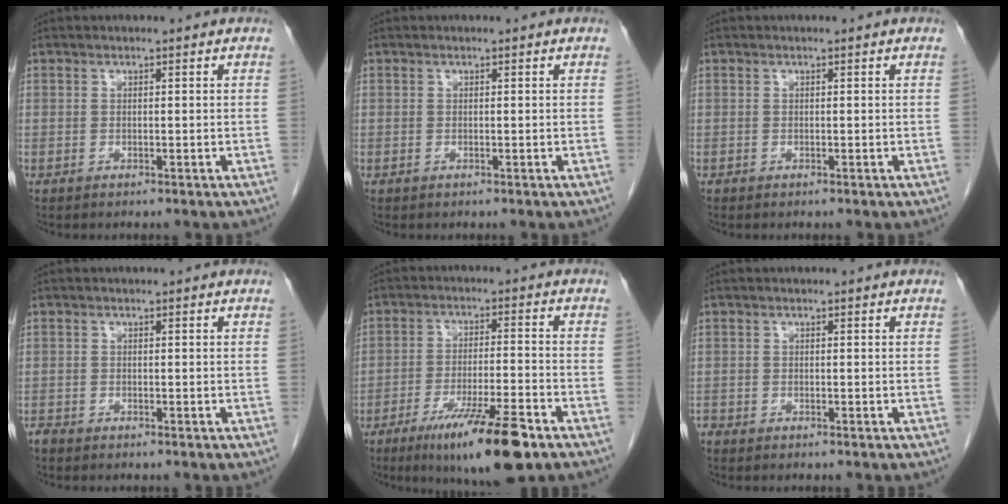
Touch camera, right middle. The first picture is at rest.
{"total": 0.0}
{"total": 0.0}
{"total": 0.6, "force": [-0.6, 0.1, 0.1], "torque": [-0.007, -0.002, -0.014]}
{"total": 12.9, "force": [-8.0, 1.0, 10.1], "torque": [-0.172, -0.030, -0.128]}
{"total": 0.7, "force": [-0.6, 0.3, 0.1], "torque": [-0.006, -0.001, -0.014]}